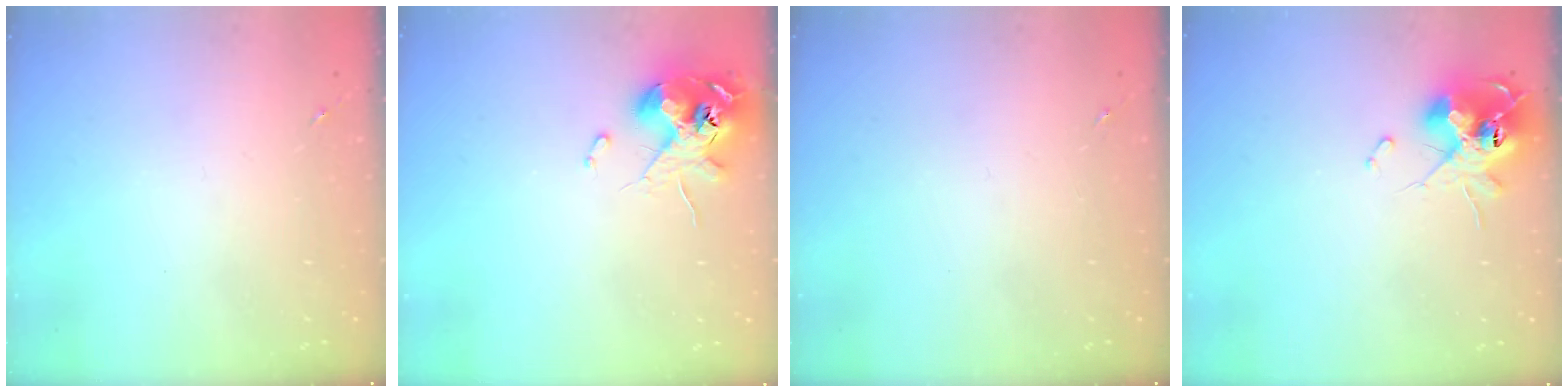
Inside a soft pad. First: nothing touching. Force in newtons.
{"total": 11.6, "press": 11.4, "slide": 2.1}
{"total": 0.0}
{"total": 13.8, "press": 13.8, "slide": 1.5}